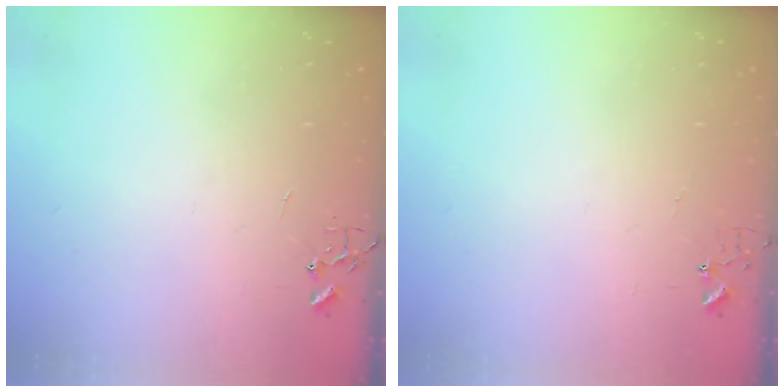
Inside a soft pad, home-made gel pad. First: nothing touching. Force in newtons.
{"total": 3.6, "press": 3.6, "slide": 0.3}